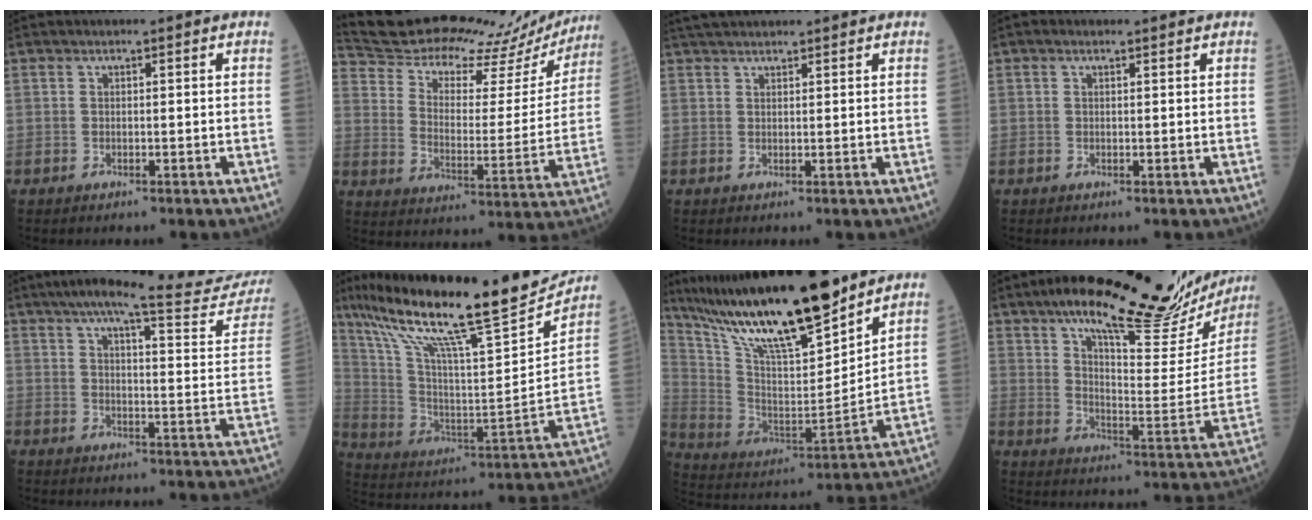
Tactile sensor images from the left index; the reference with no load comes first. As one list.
[{"total": 25.9, "force": [23.9, 7.0, 7.1], "torque": [-0.126, -0.037, 0.311]}, {"total": 6.1, "force": [5.6, 0.9, 2.5], "torque": [-0.039, 0.040, 0.093]}, {"total": 0.8, "force": [0.6, 0.3, 0.5], "torque": [-0.017, 0.007, 0.008]}, {"total": 22.9, "force": [20.5, 1.0, 10.0], "torque": [-0.143, -0.048, 0.248]}, {"total": 26.5, "force": [21.2, 2.1, 15.7], "torque": [-0.282, -0.007, 0.340]}, {"total": 22.2, "force": [17.7, 2.8, 13.1], "torque": [-0.236, -0.004, 0.321]}, {"total": 26.1, "force": [21.0, 5.4, 14.6], "torque": [-0.212, -0.011, 0.277]}]